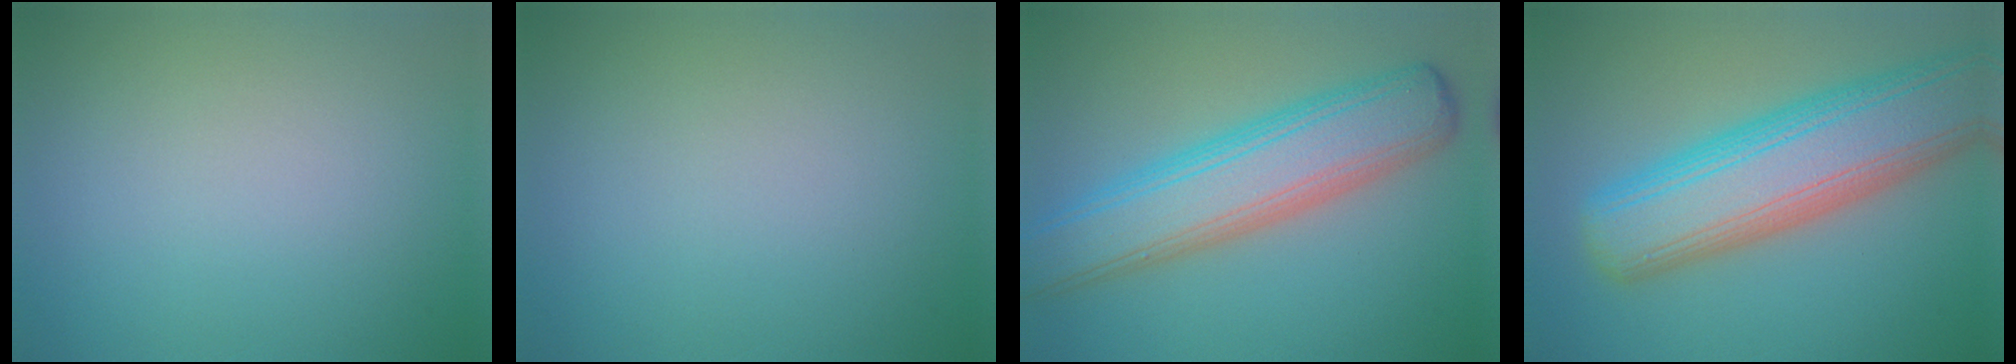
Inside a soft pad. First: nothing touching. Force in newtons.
{"total": 0.0}
{"total": 8.0, "press": 8.0, "slide": 0.2}
{"total": 10.8, "press": 10.8, "slide": 0.4}